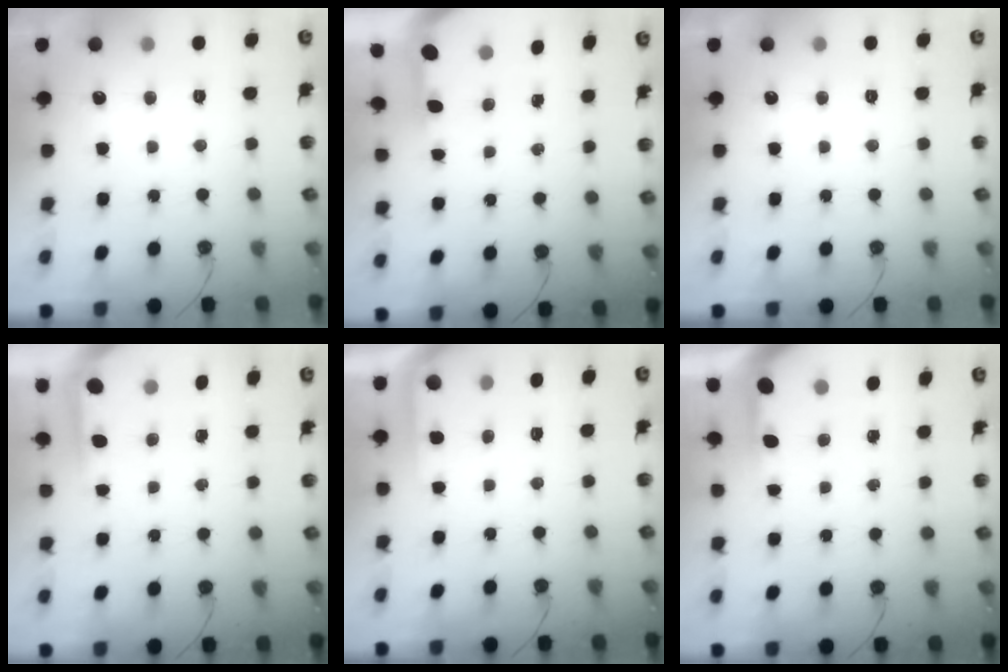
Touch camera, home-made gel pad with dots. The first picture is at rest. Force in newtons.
{"total": 3.2, "press": 3.2, "slide": 0.3}
{"total": 0.0}
{"total": 3.9, "press": 3.9, "slide": 0.3}
{"total": 2.4, "press": 2.4, "slide": 0.2}
{"total": 4.0, "press": 4.0, "slide": 0.3}